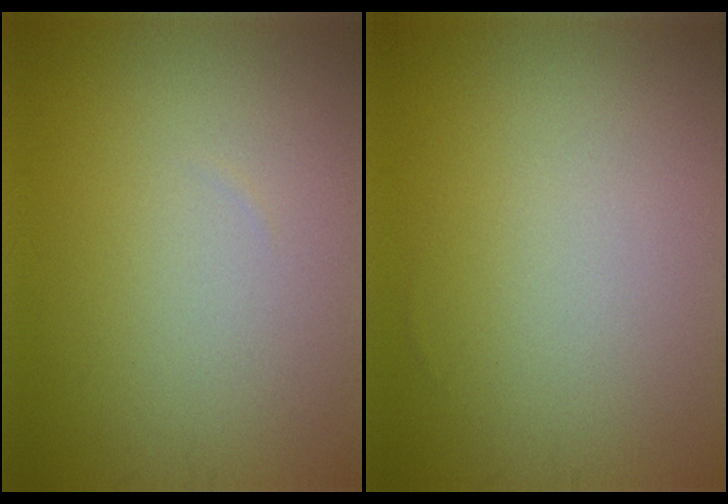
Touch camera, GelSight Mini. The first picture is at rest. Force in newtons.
{"total": 0.0}